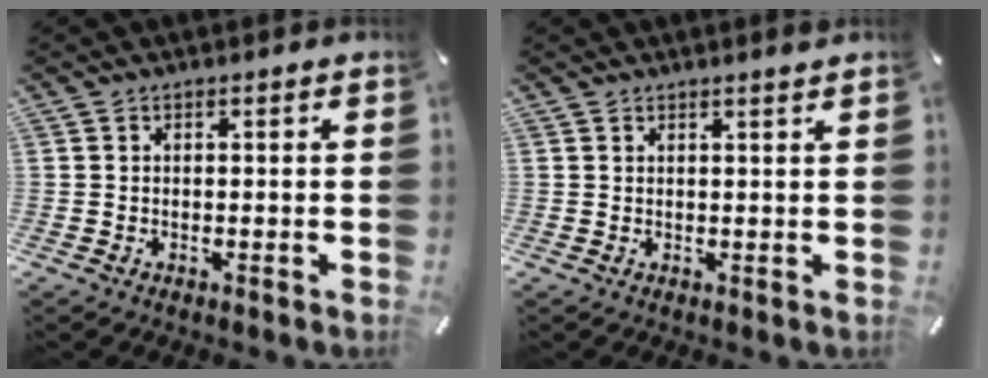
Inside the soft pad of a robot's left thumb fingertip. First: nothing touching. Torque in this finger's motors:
{"motor_torque": [0.33, -0.17, -0.08, -0.02, 0.02]}